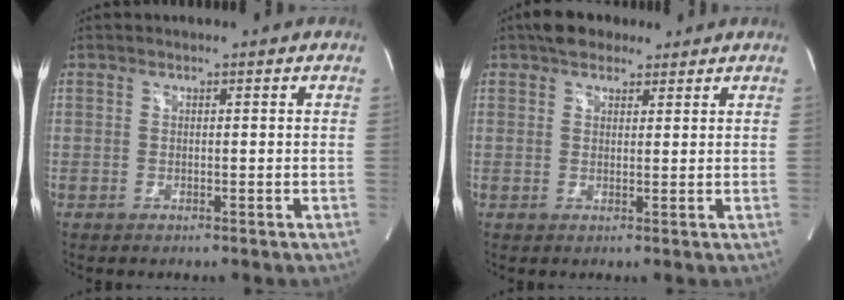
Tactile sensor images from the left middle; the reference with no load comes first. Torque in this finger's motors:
{"motor_torque": [0.59, -0.32, -0.02, 0.04]}